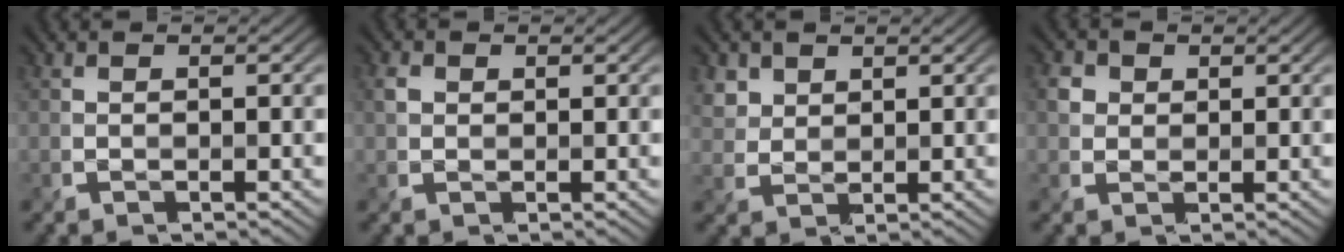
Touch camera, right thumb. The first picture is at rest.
{"total": 1.4, "force": [0.4, 1.2, 0.6], "torque": [-0.020, 0.000, 0.009]}
{"total": 2.8, "force": [1.8, 2.0, 0.7], "torque": [-0.028, 0.001, 0.046]}
{"total": 2.1, "force": [0.6, 1.9, 0.5], "torque": [-0.018, 0.001, 0.011]}